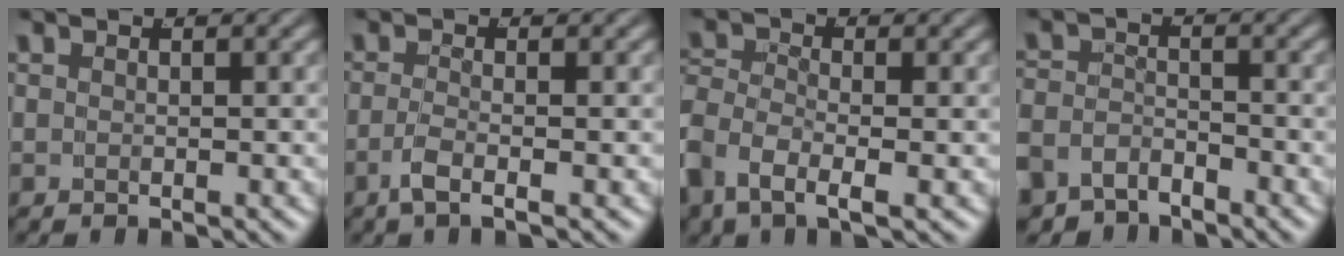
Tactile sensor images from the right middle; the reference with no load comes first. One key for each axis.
{"total": 2.1, "fx": -1.4, "fy": -0.1, "fz": 1.6, "tx": -0.038, "ty": -0.009, "tz": -0.020}
{"total": 4.8, "fx": -1.7, "fy": 3.2, "fz": 3.2, "tx": -0.097, "ty": -0.026, "tz": -0.022}
{"total": 5.0, "fx": -3.8, "fy": 3.0, "fz": 1.3, "tx": -0.038, "ty": -0.023, "tz": -0.062}